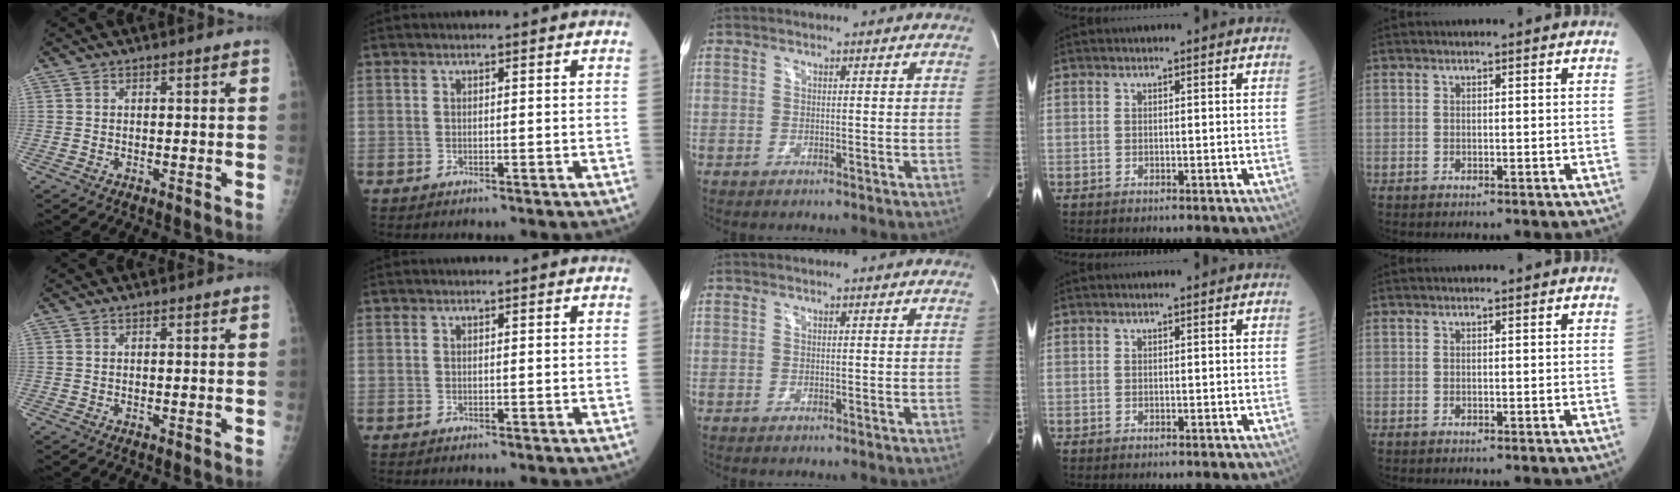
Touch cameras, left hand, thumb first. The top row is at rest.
{}